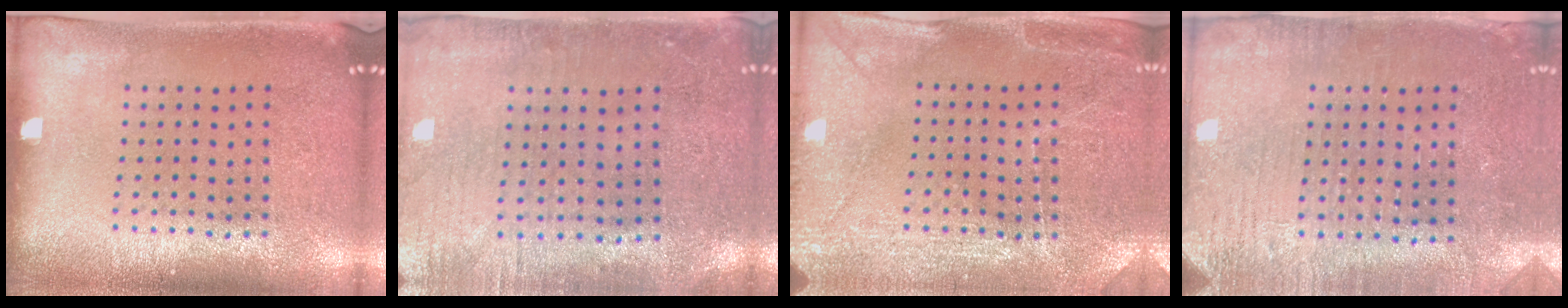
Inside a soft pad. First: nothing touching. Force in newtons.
{"total": 0.5, "press": 0.3, "slide": 0.5}
{"total": 2.9, "press": 2.9, "slide": 0.2}
{"total": 3.0, "press": 2.8, "slide": 0.8}